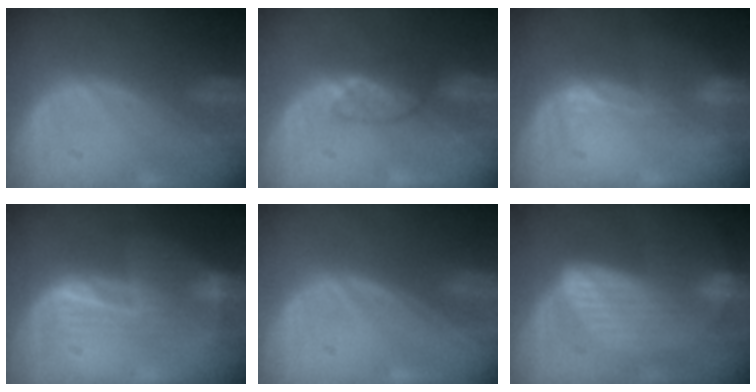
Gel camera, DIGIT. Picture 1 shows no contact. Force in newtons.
{"total": 3.5, "press": 3.2, "slide": 1.4}
{"total": 2.6, "press": 2.0, "slide": 1.6}
{"total": 6.7, "press": 6.3, "slide": 2.2}
{"total": 0.0}
{"total": 6.7, "press": 6.3, "slide": 2.4}